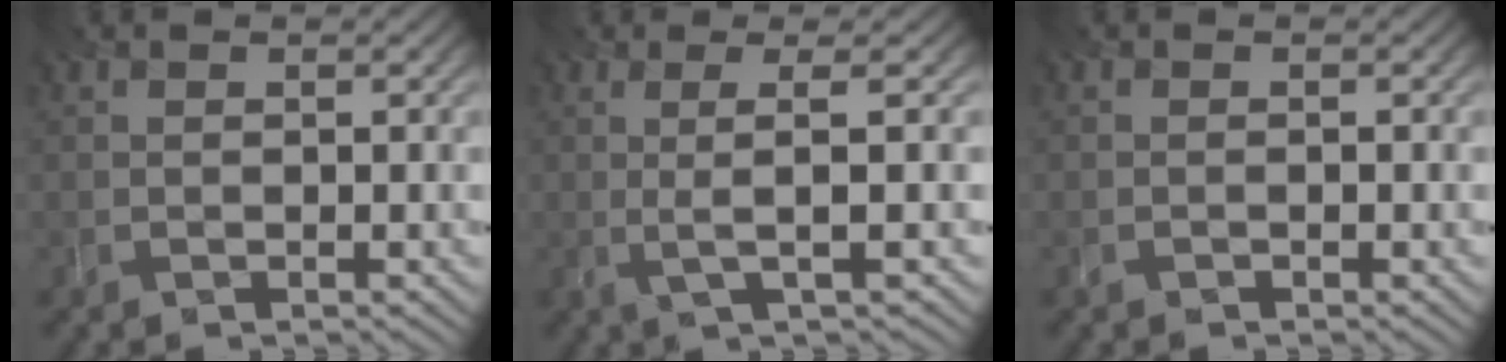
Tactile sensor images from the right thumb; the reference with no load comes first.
{"total": 3.5, "force": [0.4, 0.2, 3.5], "torque": [-0.063, 0.001, 0.001]}
{"total": 0.0}